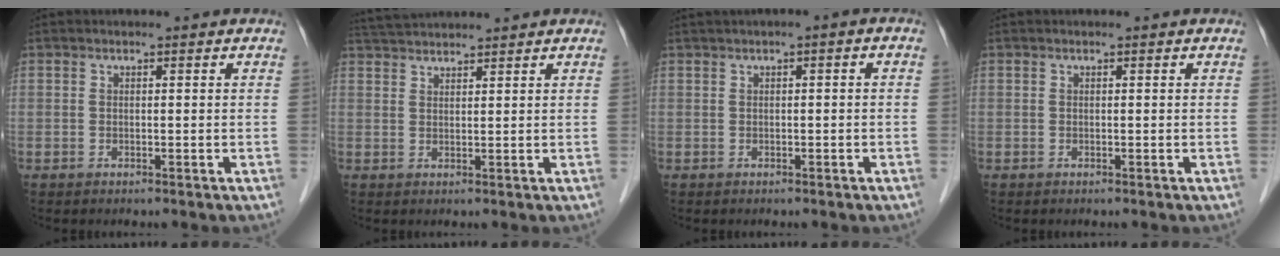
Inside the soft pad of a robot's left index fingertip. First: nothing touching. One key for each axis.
{"total": 5.4, "fx": 5.3, "fy": 0.0, "fz": 1.3, "tx": -0.030, "ty": 0.034, "tz": 0.092}
{"total": 1.4, "fx": 0.0, "fy": 0.3, "fz": 1.4, "tx": -0.024, "ty": 0.007, "tz": 0.000}
{"total": 0.0}